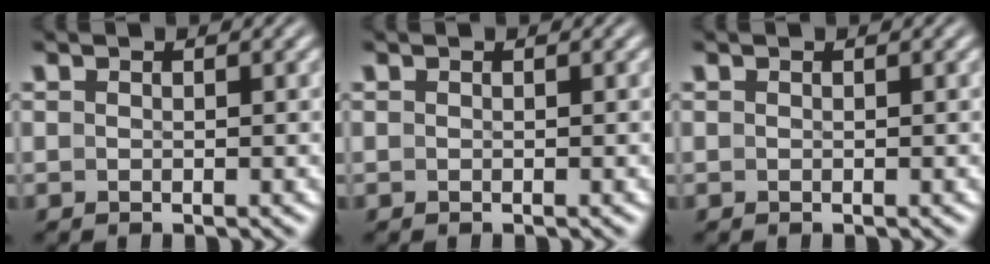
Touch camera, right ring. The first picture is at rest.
{"total": 0.0}
{"total": 0.0}